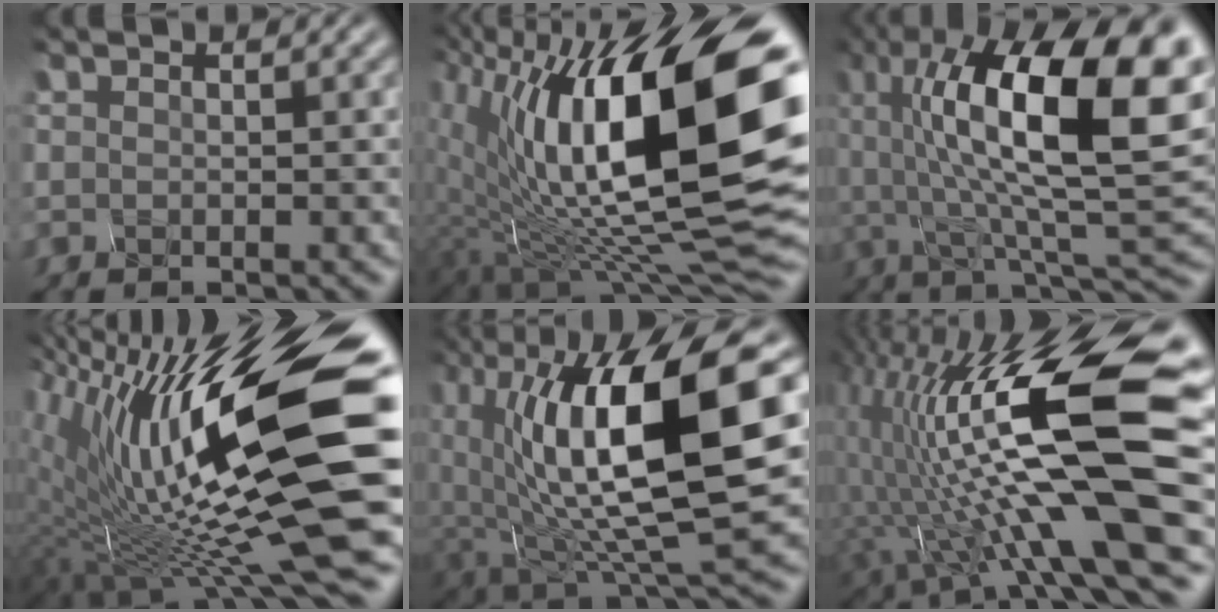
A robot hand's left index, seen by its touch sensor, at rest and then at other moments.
{"total": 19.3, "force": [3.4, 7.3, 17.6], "torque": [-0.286, 0.013, 0.056]}
{"total": 17.4, "force": [3.9, 6.3, 15.8], "torque": [-0.245, 0.018, 0.056]}
{"total": 18.9, "force": [0.9, 4.7, 18.3], "torque": [-0.302, -0.008, 0.009]}
{"total": 15.0, "force": [1.7, 6.6, 13.3], "torque": [-0.228, -0.021, 0.031]}
{"total": 16.4, "force": [2.3, 4.1, 15.7], "torque": [-0.290, 0.004, 0.047]}